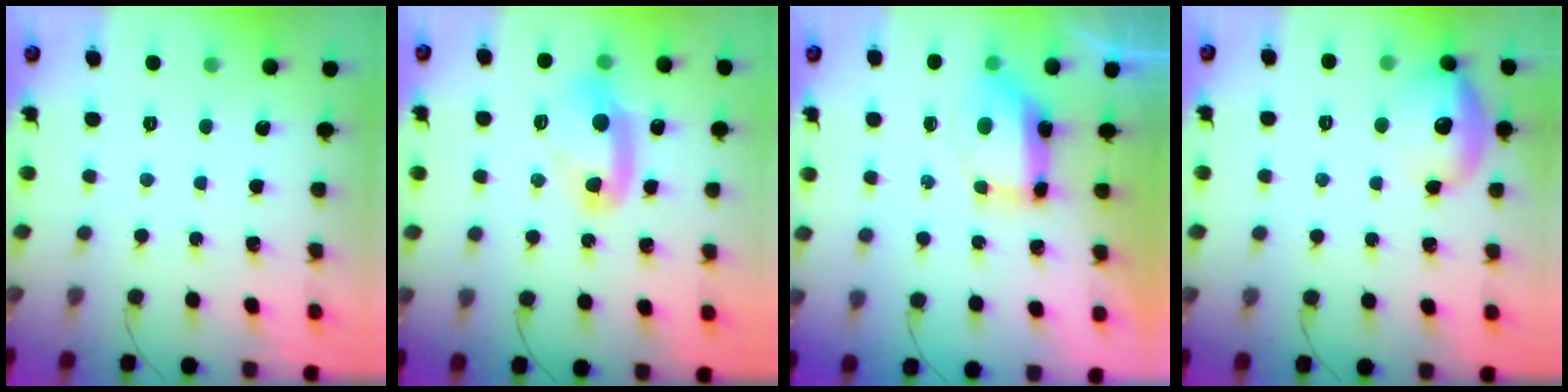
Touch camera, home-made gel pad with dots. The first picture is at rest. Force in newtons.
{"total": 9.5, "press": 9.4, "slide": 1.3}
{"total": 8.0, "press": 7.9, "slide": 1.1}
{"total": 17.3, "press": 13.1, "slide": 11.4}